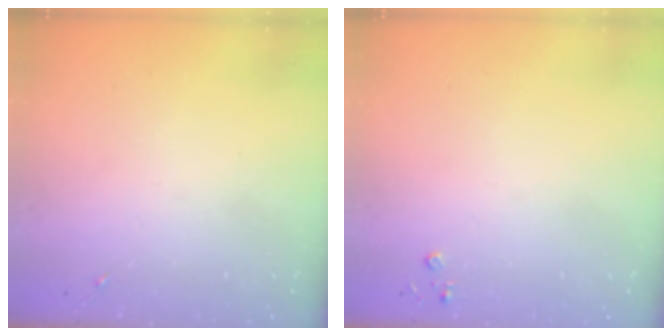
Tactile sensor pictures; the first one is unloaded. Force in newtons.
{"total": 2.2, "press": 2.2, "slide": 0.3}